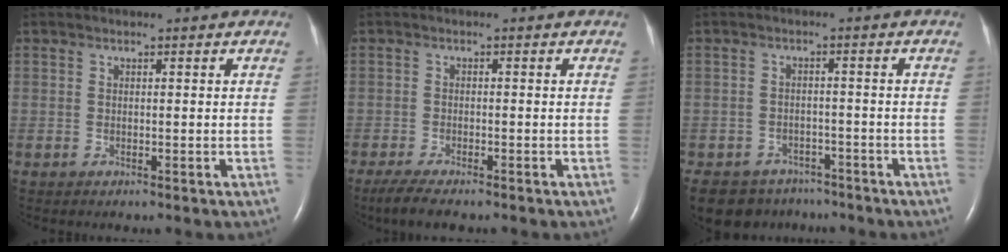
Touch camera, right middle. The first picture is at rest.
{"total": 4.9, "force": [-3.8, 1.0, 2.9], "torque": [-0.059, -0.014, -0.059]}
{"total": 9.9, "force": [-7.9, 5.6, 1.5], "torque": [-0.036, 0.003, -0.103]}